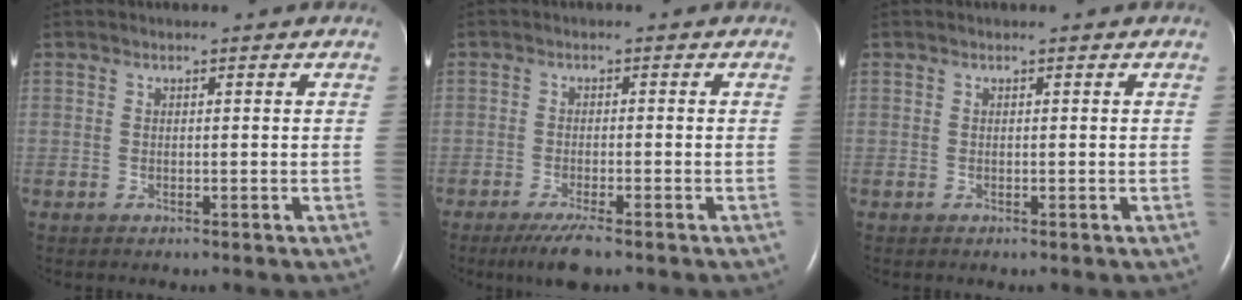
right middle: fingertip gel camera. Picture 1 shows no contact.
{"total": 4.5, "force": [-3.2, 0.6, 3.1], "torque": [-0.060, -0.012, -0.053]}
{"total": 0.0}